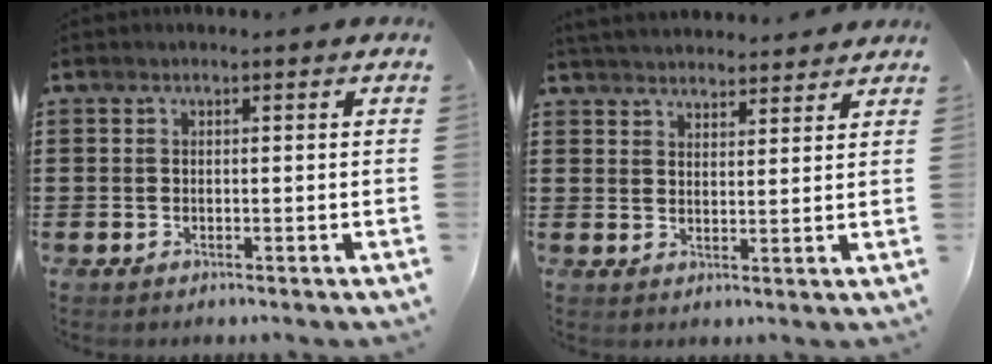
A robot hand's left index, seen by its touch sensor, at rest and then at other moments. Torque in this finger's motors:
{"motor_torque": [1.09, -1.05, 0.41, 0.11]}